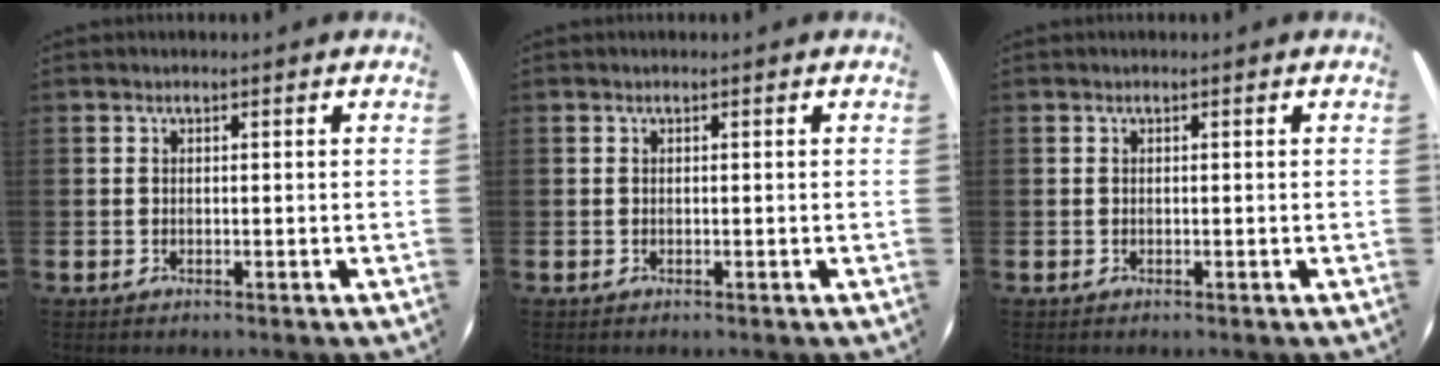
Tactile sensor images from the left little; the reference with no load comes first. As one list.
[{"total": 0.0}, {"total": 0.0}]